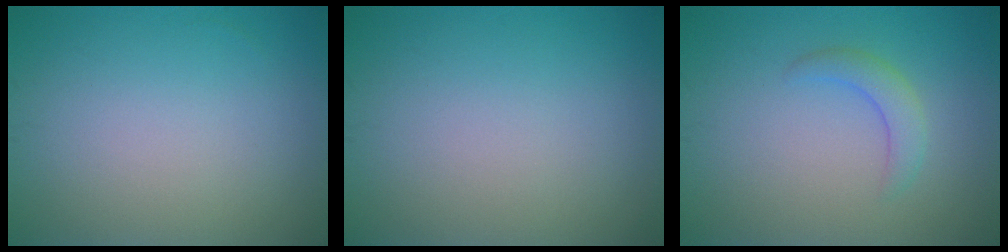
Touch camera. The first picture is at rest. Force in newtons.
{"total": 0.0}
{"total": 2.1, "press": 2.1, "slide": 0.2}